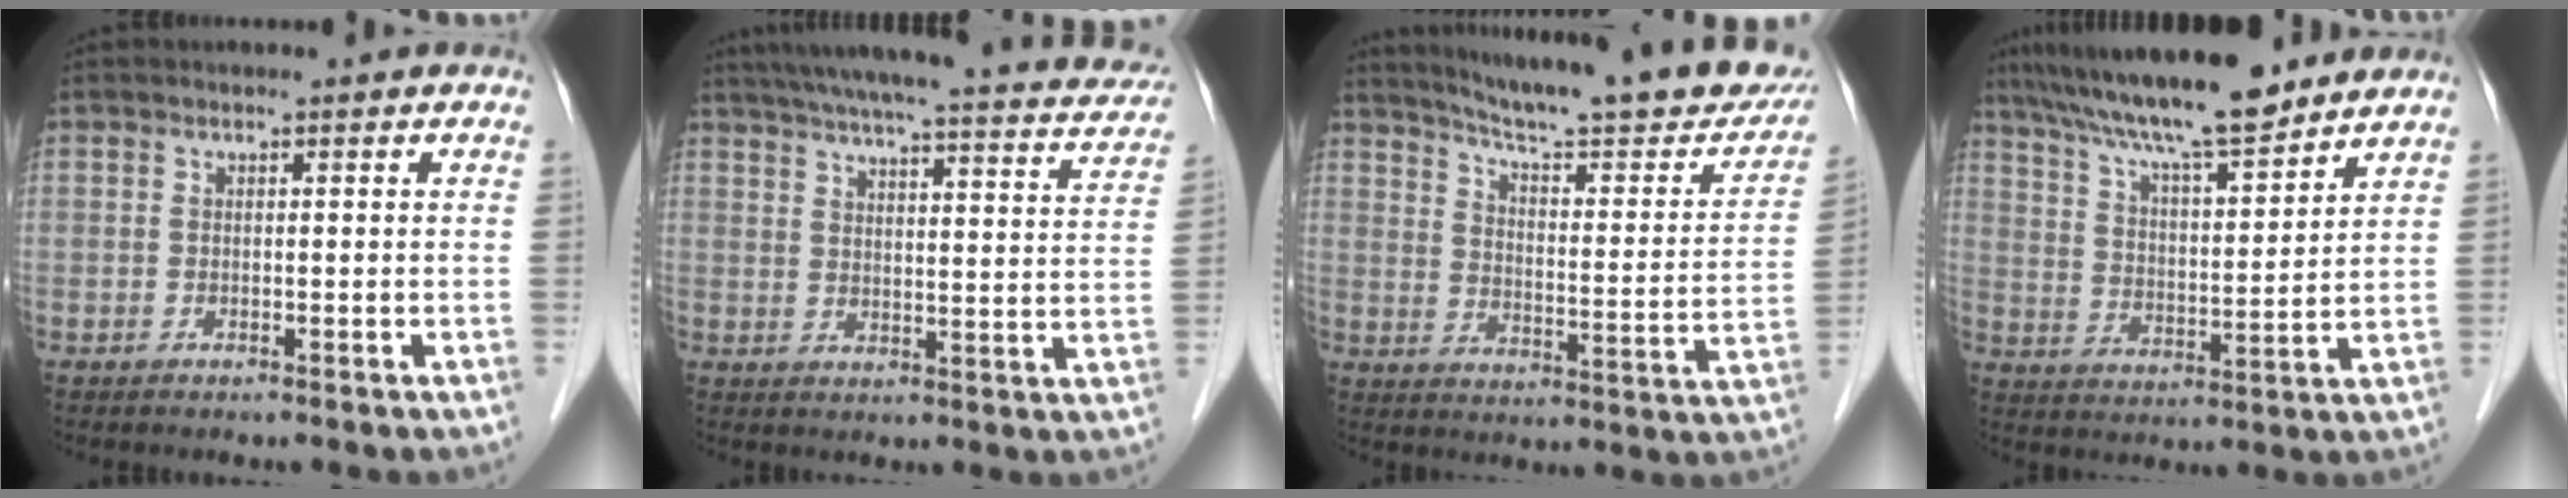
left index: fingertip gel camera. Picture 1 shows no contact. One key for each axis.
{"total": 27.0, "fx": 24.0, "fy": 3.5, "fz": 12.0, "tx": -0.183, "ty": -0.022, "tz": 0.289}
{"total": 25.1, "fx": 21.5, "fy": 3.1, "fz": 12.6, "tx": -0.183, "ty": -0.043, "tz": 0.275}
{"total": 15.4, "fx": 12.9, "fy": 1.9, "fz": 8.3, "tx": -0.143, "ty": 0.017, "tz": 0.217}